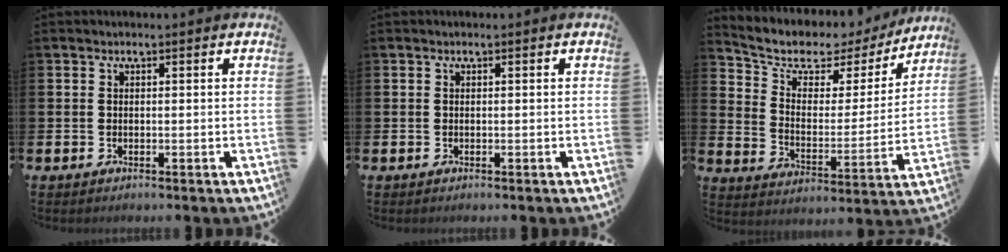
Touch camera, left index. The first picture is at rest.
{"total": 0.0}
{"total": 6.6, "force": [5.4, 3.3, 2.0], "torque": [-0.075, -0.036, 0.088]}